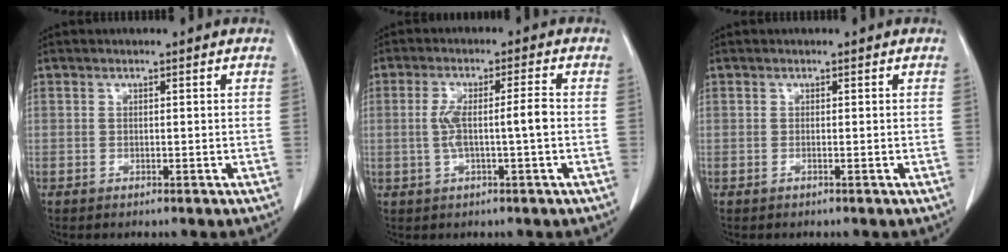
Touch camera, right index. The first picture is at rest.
{"total": 5.6, "force": [-0.6, 0.3, 5.6], "torque": [-0.113, 0.015, -0.006]}
{"total": 0.0}